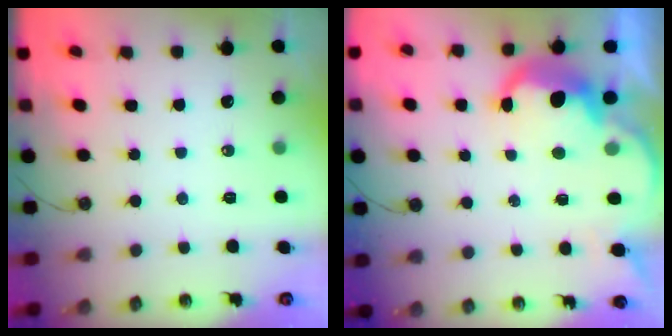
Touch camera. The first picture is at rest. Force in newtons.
{"total": 10.3, "press": 10.3, "slide": 0.8}